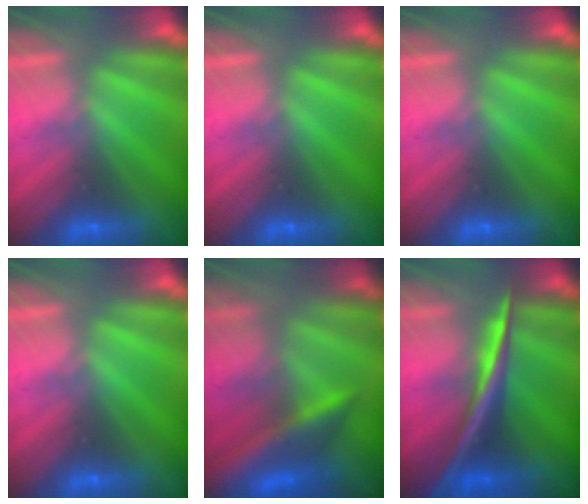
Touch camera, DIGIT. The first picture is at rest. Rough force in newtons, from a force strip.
{"total": 0.0}
{"total": 0.0}
{"total": 0.0}
{"total": 7.0}
{"total": 2.8}